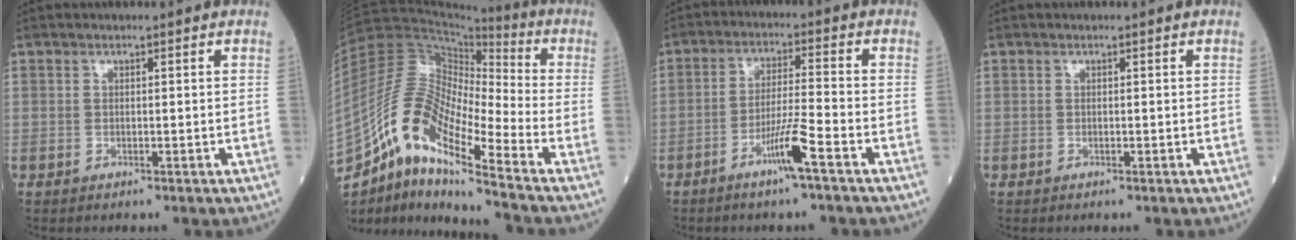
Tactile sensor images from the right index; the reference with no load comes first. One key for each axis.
{"total": 15.3, "fx": -10.1, "fy": 2.5, "fz": 11.3, "tx": -0.220, "ty": 0.017, "tz": -0.183}
{"total": 6.6, "fx": -3.7, "fy": -0.6, "fz": 5.4, "tx": -0.105, "ty": -0.006, "tz": -0.072}
{"total": 0.0}